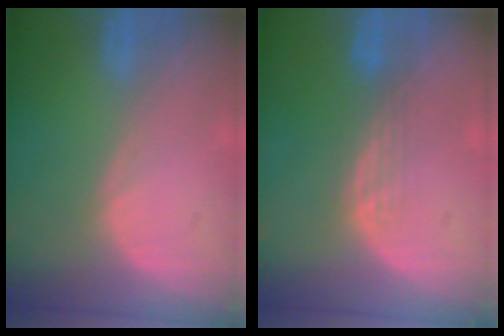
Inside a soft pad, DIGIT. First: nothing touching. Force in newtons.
{"total": 3.0, "press": 2.5, "slide": 1.6}